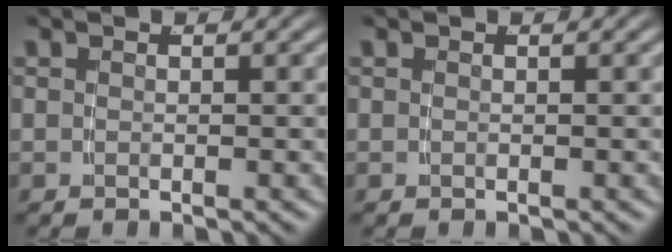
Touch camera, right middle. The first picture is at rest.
{"total": 0.0}